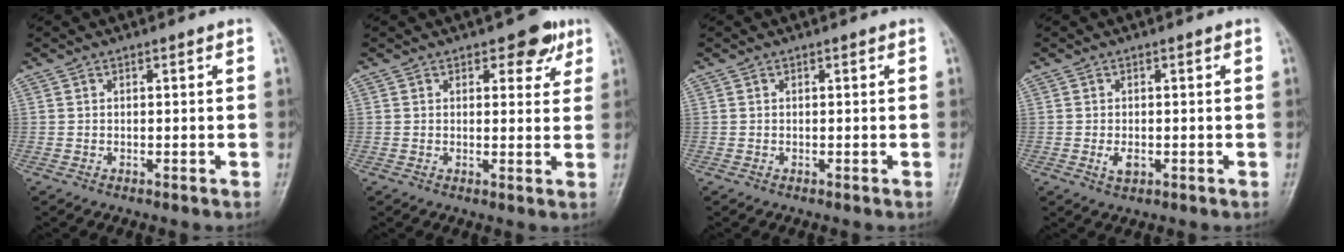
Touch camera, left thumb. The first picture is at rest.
{"total": 5.0, "force": [2.9, 2.8, 3.1], "torque": [-0.010, -0.010, 0.032]}
{"total": 0.0}
{"total": 2.2, "force": [-0.5, 1.3, 1.7], "torque": [-0.029, -0.002, -0.008]}